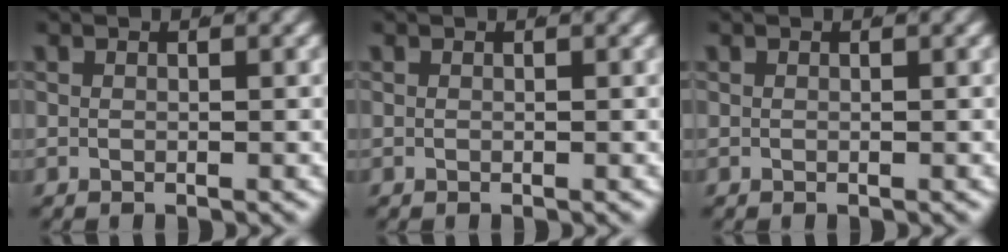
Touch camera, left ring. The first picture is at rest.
{"total": 0.0}
{"total": 0.0}